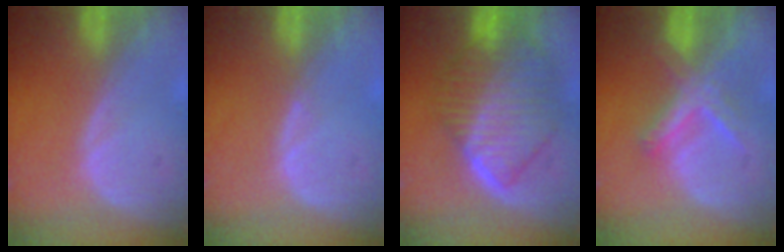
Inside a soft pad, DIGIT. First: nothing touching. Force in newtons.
{"total": 0.6, "press": 0.5, "slide": 0.4}
{"total": 10.5, "press": 10.4, "slide": 1.0}
{"total": 5.7, "press": 5.7, "slide": 0.4}